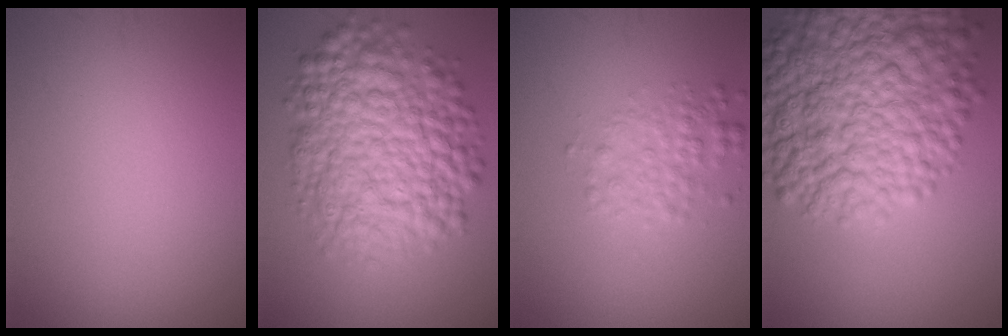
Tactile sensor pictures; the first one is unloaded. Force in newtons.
{"total": 10.8, "press": 10.8, "slide": 0.3}
{"total": 2.5, "press": 2.5, "slide": 0.0}
{"total": 12.4, "press": 12.4, "slide": 0.5}